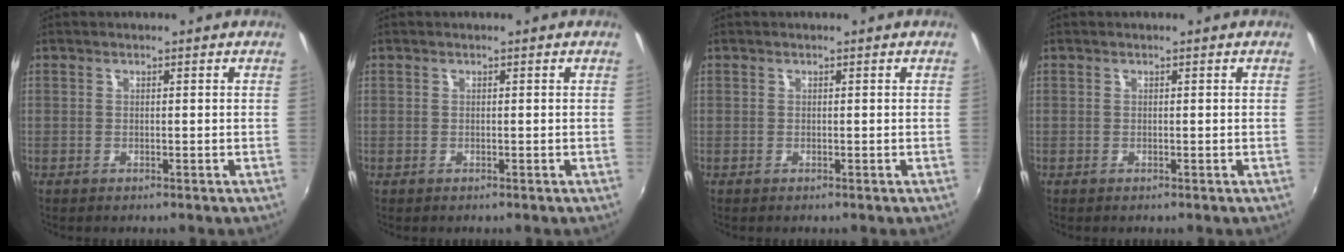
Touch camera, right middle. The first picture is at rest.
{"total": 0.0}
{"total": 0.0}
{"total": 0.0}